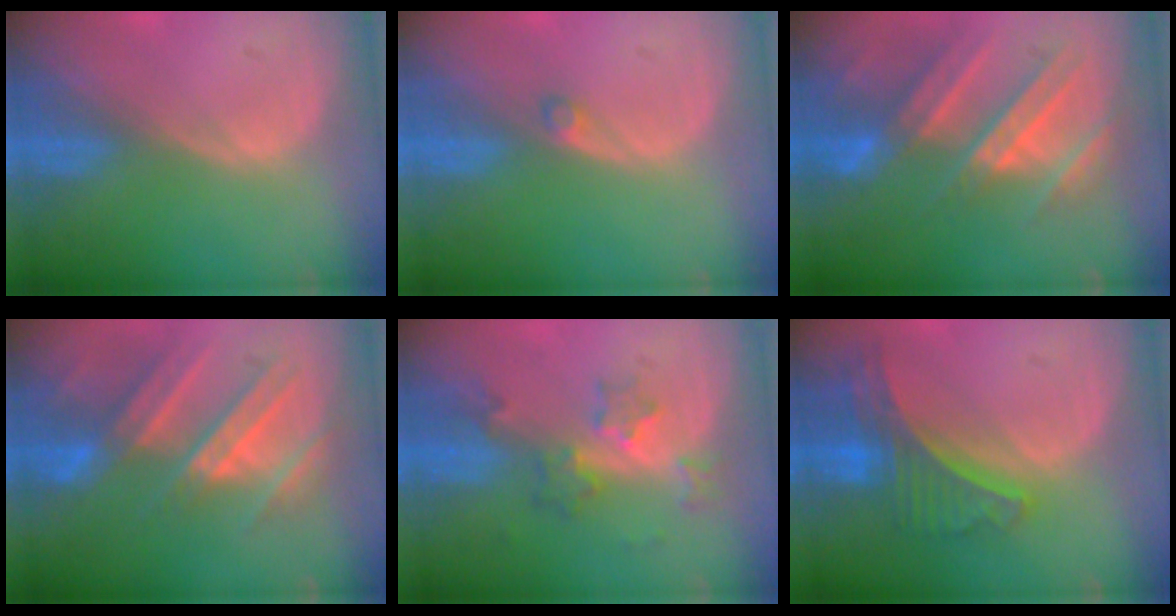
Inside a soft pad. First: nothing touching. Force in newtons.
{"total": 1.0, "press": 1.0, "slide": 0.2}
{"total": 10.1, "press": 9.6, "slide": 3.3}
{"total": 9.9, "press": 9.6, "slide": 2.3}
{"total": 5.9, "press": 5.3, "slide": 2.7}
{"total": 7.8, "press": 6.9, "slide": 3.6}